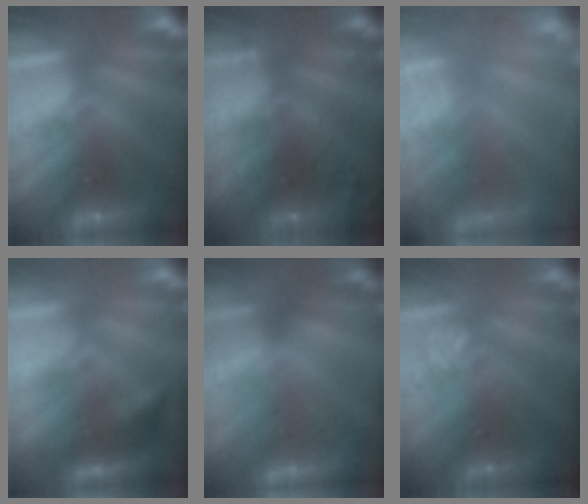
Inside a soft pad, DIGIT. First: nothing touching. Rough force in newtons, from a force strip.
{"total": 7.4}
{"total": 7.6}
{"total": 3.5}
{"total": 2.8}
{"total": 2.1}